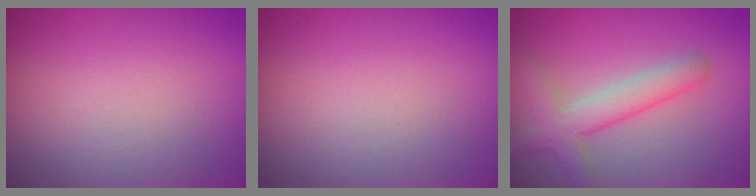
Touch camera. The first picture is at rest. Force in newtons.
{"total": 0.0}
{"total": 4.0, "press": 4.0, "slide": 0.2}